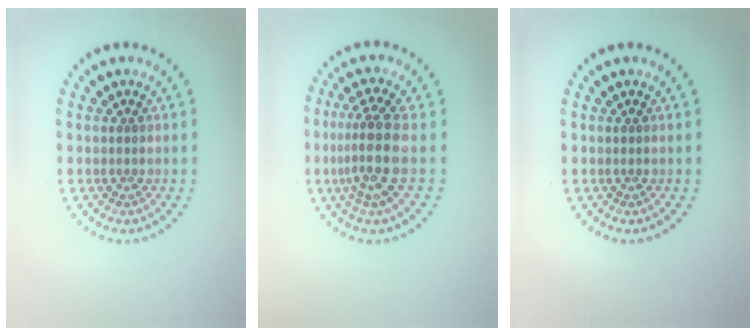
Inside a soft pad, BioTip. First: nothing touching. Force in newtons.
{"total": 4.1, "press": 3.2, "slide": 2.5}
{"total": 0.0}